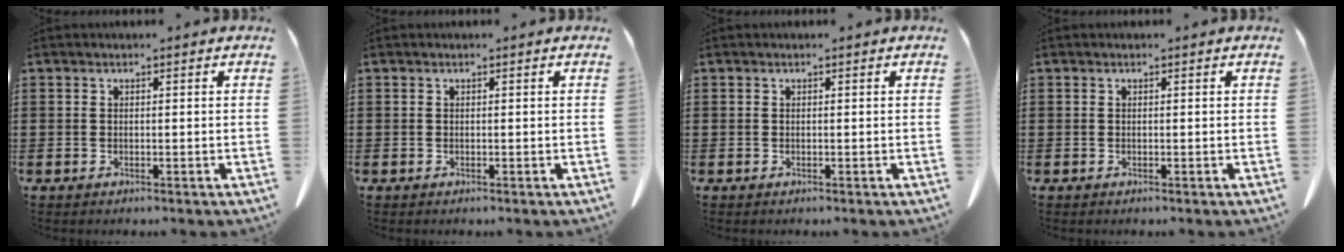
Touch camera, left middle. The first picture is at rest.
{"total": 0.0}
{"total": 0.0}
{"total": 0.0}